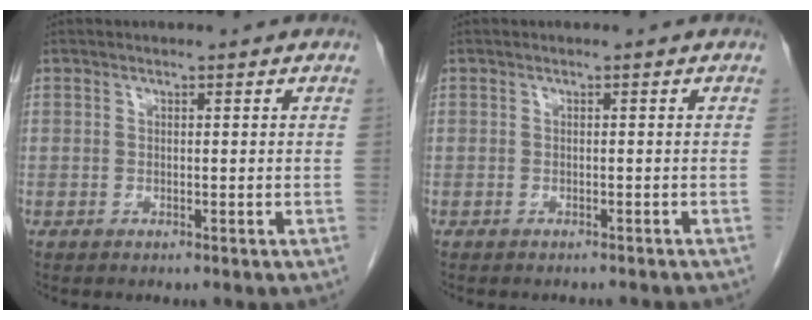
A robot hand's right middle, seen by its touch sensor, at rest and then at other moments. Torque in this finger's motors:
{"motor_torque": [0.08, -0.07, -0.16, 0.00]}